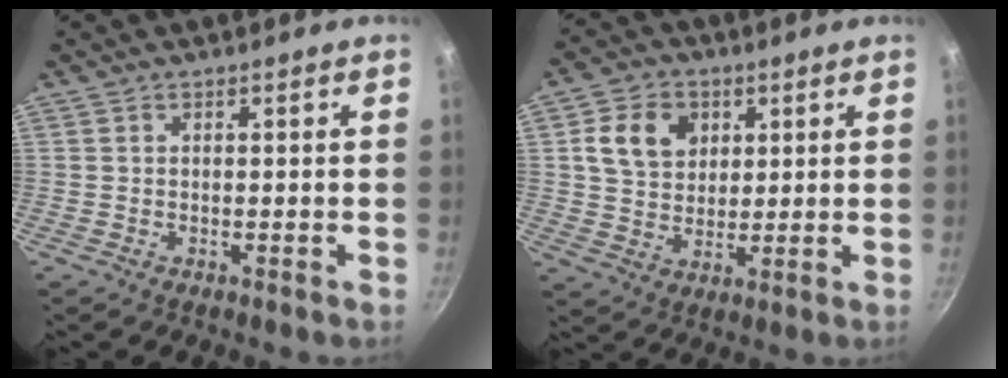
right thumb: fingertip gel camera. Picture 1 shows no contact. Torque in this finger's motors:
{"motor_torque": [-0.34, 0.51, 0.12, -0.05, 0.13]}